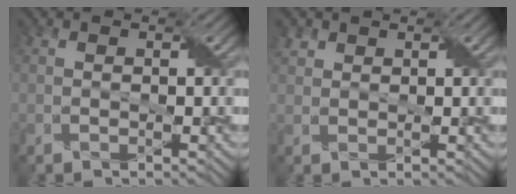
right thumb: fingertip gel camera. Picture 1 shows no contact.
{"total": 1.4, "force": [1.1, 0.9, 0.2], "torque": [-0.010, 0.005, 0.025]}